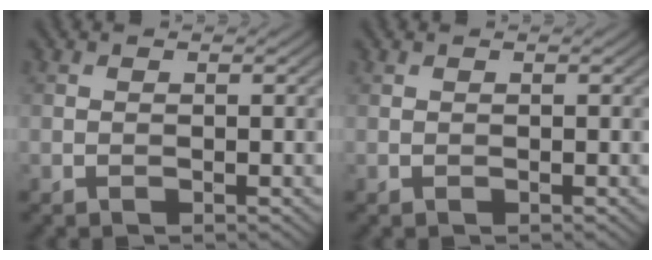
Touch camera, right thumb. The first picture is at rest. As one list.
[{"total": 0.0}]